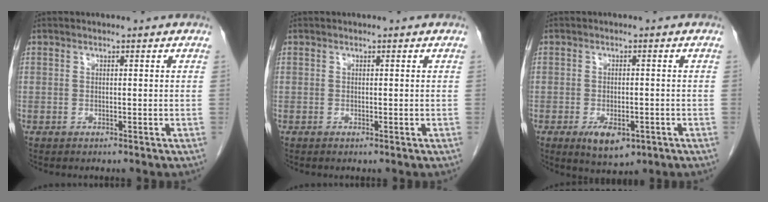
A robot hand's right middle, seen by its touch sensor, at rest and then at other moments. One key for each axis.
{"total": 0.0}
{"total": 5.6, "fx": -2.7, "fy": 2.4, "fz": 4.2, "tx": -0.071, "ty": -0.008, "tz": -0.031}